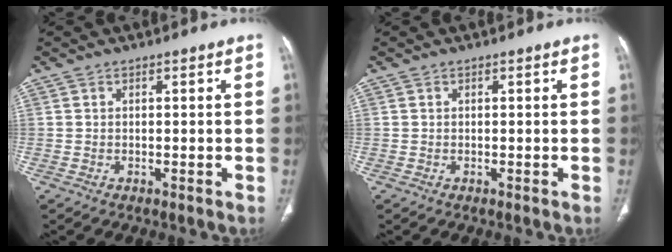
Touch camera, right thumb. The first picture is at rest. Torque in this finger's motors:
{"motor_torque": [0.00, 0.02, -0.24, 0.22, 0.01]}